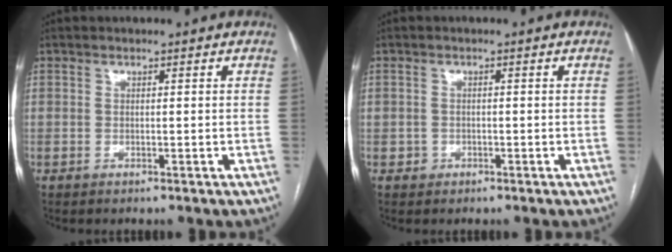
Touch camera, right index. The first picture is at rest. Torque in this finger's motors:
{"motor_torque": [-0.03, 0.10, -0.05, -0.01]}